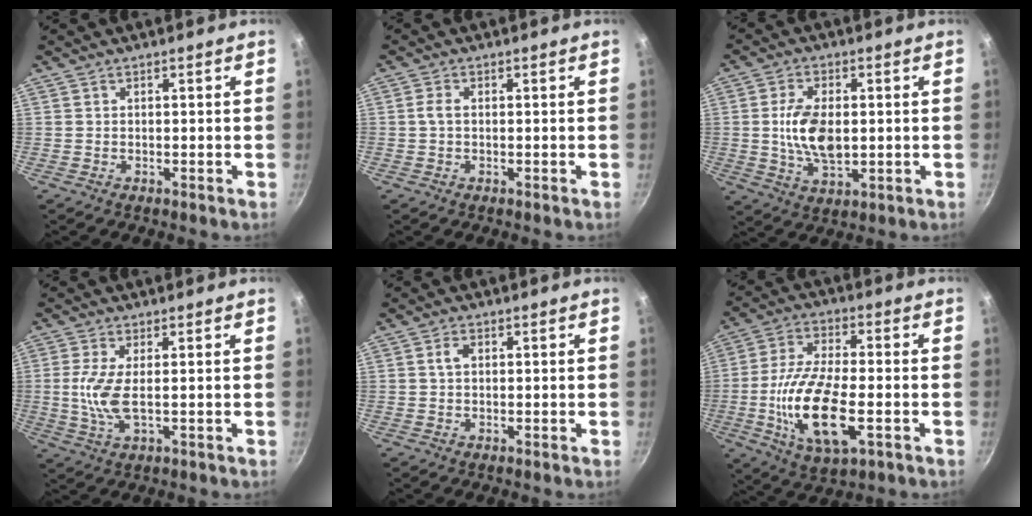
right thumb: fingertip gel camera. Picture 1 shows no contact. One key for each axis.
{"total": 1.9, "fx": 0.0, "fy": 1.0, "fz": 1.6, "tx": -0.034, "ty": 0.001, "tz": -0.003}
{"total": 10.3, "fx": 0.2, "fy": 5.6, "fz": 8.6, "tx": -0.160, "ty": -0.005, "tz": 0.010}
{"total": 6.4, "fx": 0.0, "fy": 2.3, "fz": 5.9, "tx": -0.149, "ty": -0.009, "tz": 0.001}
{"total": 2.1, "fx": 0.4, "fy": 1.3, "fz": 1.5, "tx": -0.029, "ty": 0.006, "tz": 0.007}
{"total": 16.6, "fx": -3.9, "fy": 6.7, "fz": 14.7, "tx": -0.290, "ty": 0.008, "tz": -0.065}